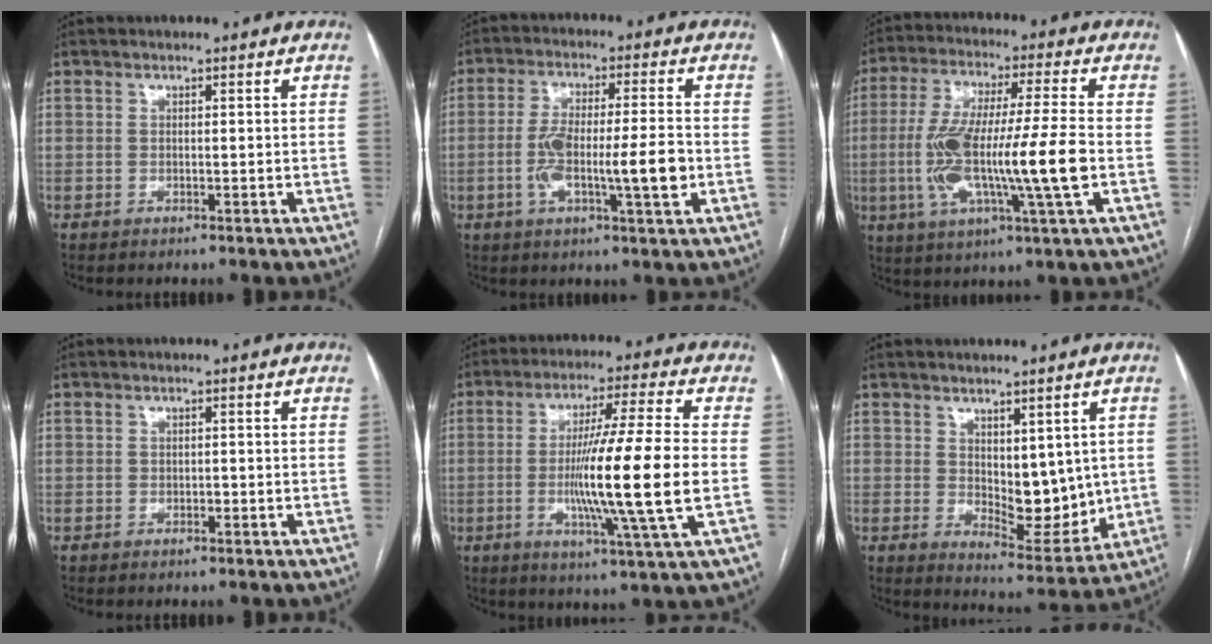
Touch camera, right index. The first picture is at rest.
{"total": 11.2, "force": [-2.2, 1.5, 10.8], "torque": [-0.193, 0.006, -0.038]}
{"total": 17.3, "force": [-2.7, 0.9, 17.1], "torque": [-0.333, -0.005, -0.050]}
{"total": 0.6, "force": [-0.1, 0.5, 0.4], "torque": [-0.005, 0.001, -0.004]}
{"total": 16.0, "force": [-1.9, -1.3, 15.8], "torque": [-0.283, -0.016, -0.042]}
{"total": 8.9, "force": [0.9, 4.5, 7.6], "torque": [-0.101, -0.013, 0.033]}